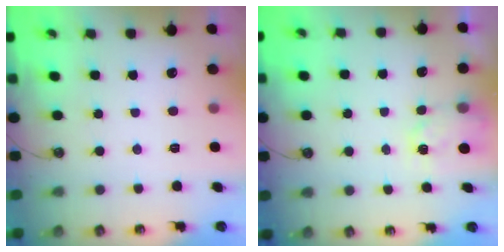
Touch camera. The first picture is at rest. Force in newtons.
{"total": 3.2, "press": 3.1, "slide": 0.5}